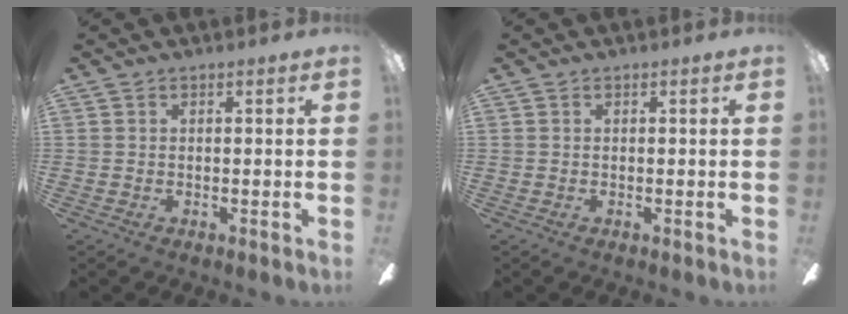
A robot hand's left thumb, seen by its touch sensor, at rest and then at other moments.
{"total": 0.0}